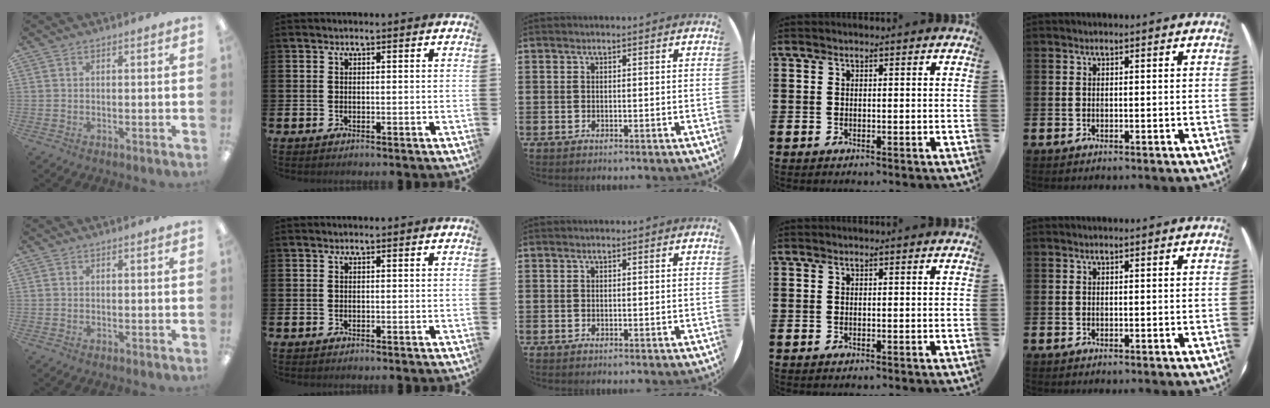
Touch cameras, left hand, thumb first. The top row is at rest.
{}